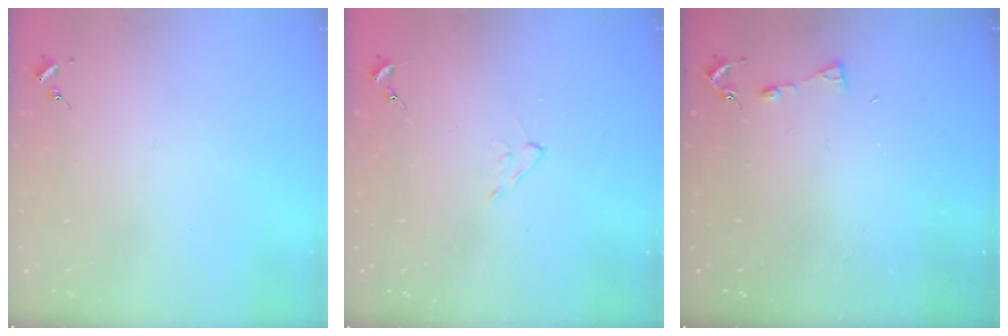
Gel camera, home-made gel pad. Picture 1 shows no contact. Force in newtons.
{"total": 4.3, "press": 4.3, "slide": 0.7}
{"total": 3.7, "press": 3.7, "slide": 0.5}